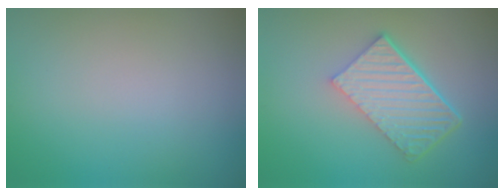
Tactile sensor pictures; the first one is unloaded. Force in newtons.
{"total": 6.0, "press": 4.1, "slide": 4.4}